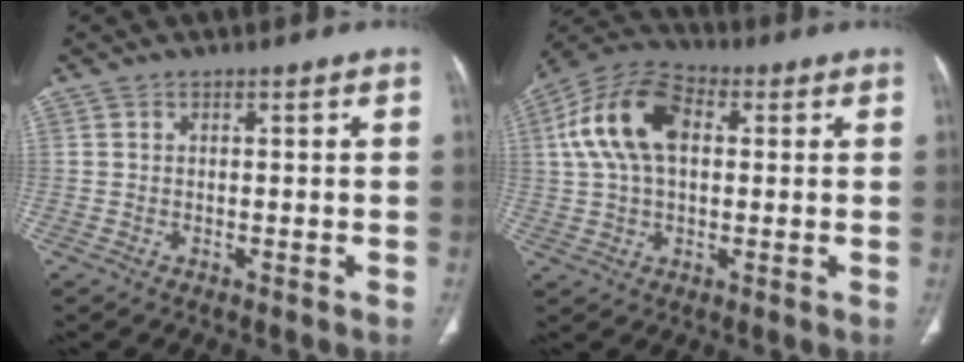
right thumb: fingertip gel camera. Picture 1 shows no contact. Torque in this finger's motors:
{"motor_torque": [-1.13, 1.32, 1.56, -0.12, 0.25]}